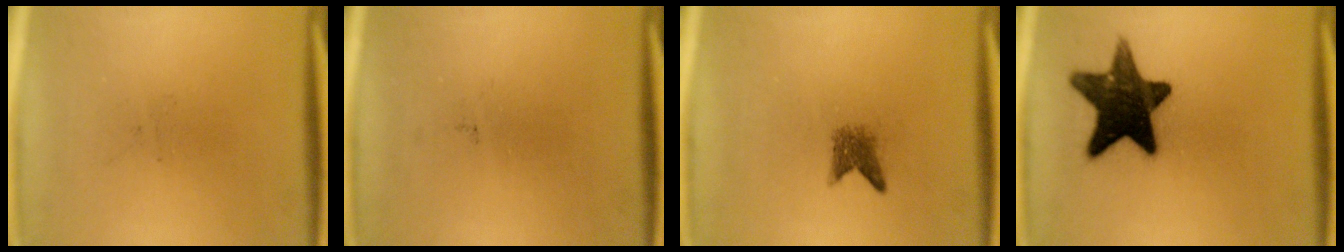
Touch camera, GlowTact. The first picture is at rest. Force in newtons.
{"total": 0.0}
{"total": 2.3}
{"total": 15.0}